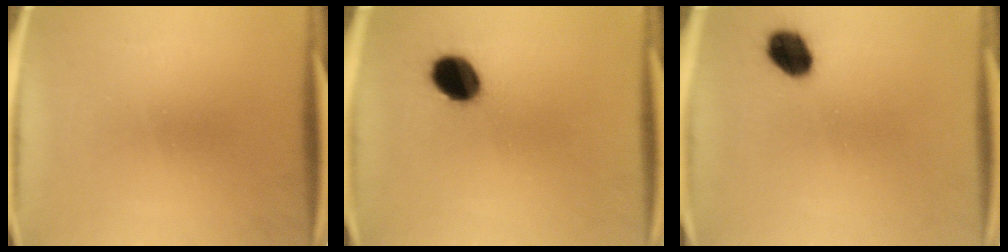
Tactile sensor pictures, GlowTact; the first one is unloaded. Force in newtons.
{"total": 9.1}
{"total": 6.4}